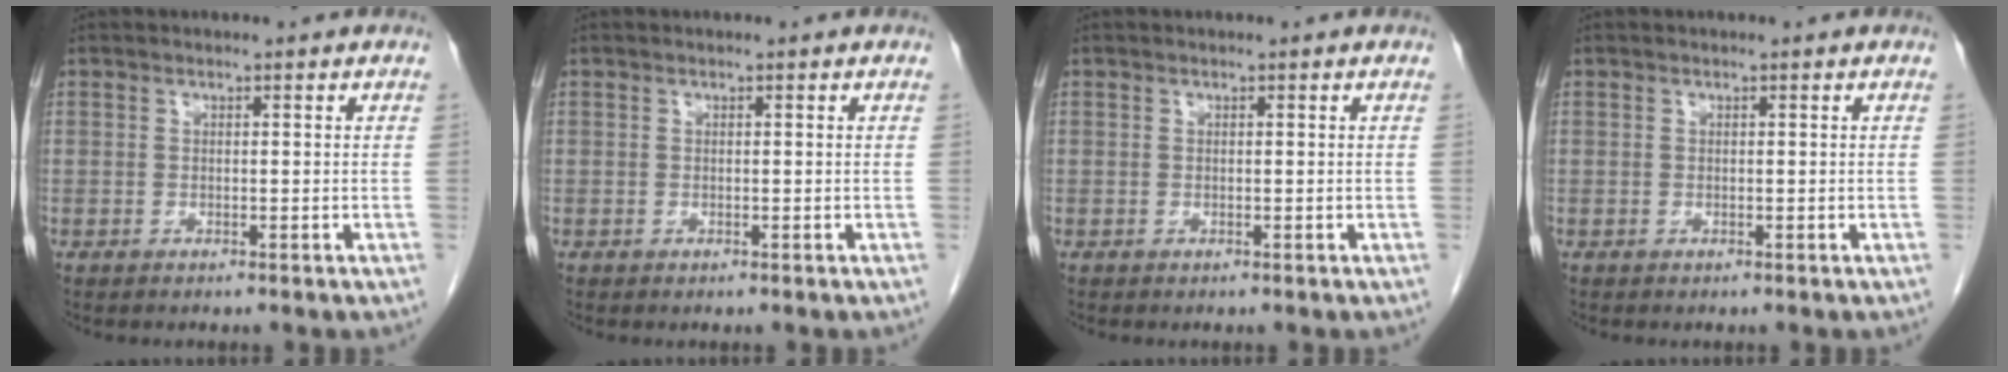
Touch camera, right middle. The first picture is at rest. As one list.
[{"total": 0.0}, {"total": 0.0}, {"total": 0.0}]